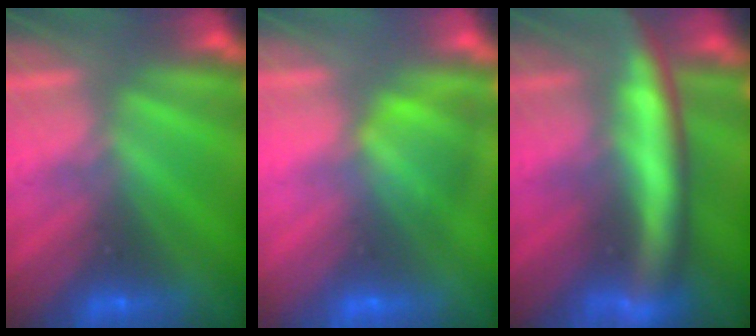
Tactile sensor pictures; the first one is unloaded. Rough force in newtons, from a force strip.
{"total": 2.6}
{"total": 6.4}